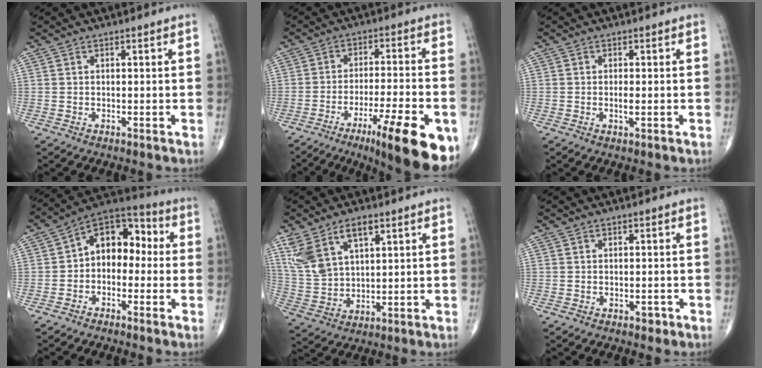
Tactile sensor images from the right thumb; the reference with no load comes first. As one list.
[{"total": 17.4, "force": [-8.7, 3.2, 14.8], "torque": [-0.181, 0.023, -0.126]}, {"total": 1.4, "force": [-0.3, 0.4, 1.3], "torque": [-0.026, -0.003, -0.005]}, {"total": 10.9, "force": [-0.1, 7.5, 7.9], "torque": [-0.080, 0.044, -0.025]}, {"total": 10.6, "force": [5.7, 5.3, 7.1], "torque": [-0.142, -0.015, 0.123]}, {"total": 1.2, "force": [-0.7, 0.7, 0.7], "torque": [-0.005, 0.002, -0.009]}]